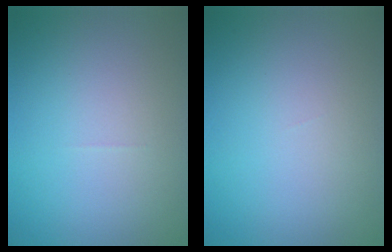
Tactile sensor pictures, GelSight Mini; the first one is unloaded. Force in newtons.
{"total": 0.0}